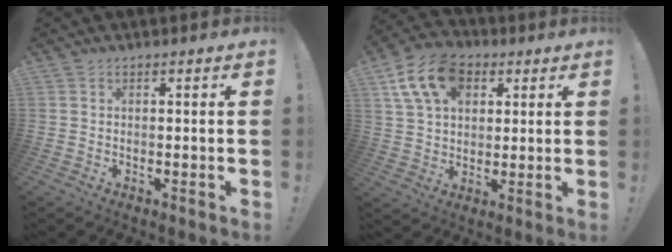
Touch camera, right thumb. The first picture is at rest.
{"total": 15.1, "force": [6.4, 10.5, 8.8], "torque": [-0.155, -0.016, 0.123]}